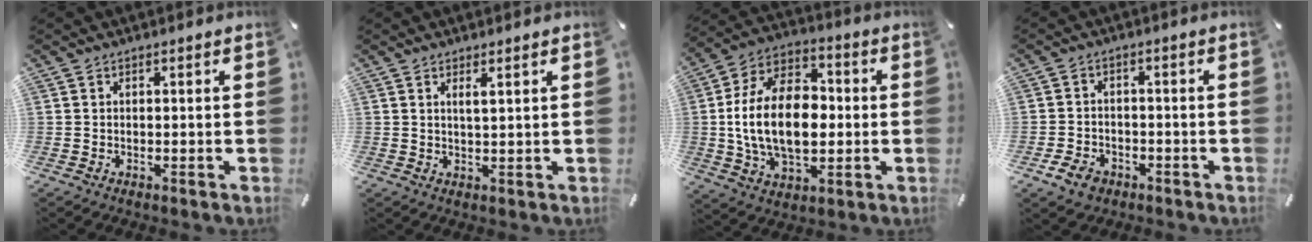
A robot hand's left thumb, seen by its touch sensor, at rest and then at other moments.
{"total": 2.2, "force": [1.3, 0.0, 1.9], "torque": [-0.039, -0.001, 0.020]}
{"total": 19.7, "force": [-0.9, 13.0, 14.8], "torque": [-0.305, 0.007, -0.021]}
{"total": 4.8, "force": [-2.9, 3.4, 1.6], "torque": [-0.042, 0.013, -0.057]}